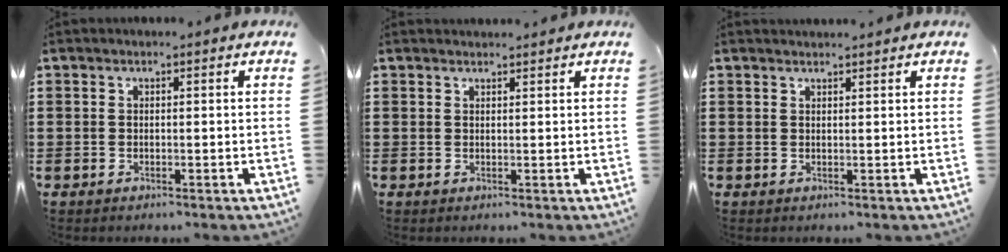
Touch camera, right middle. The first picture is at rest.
{"total": 1.1, "force": [1.1, 0.0, 0.0], "torque": [-0.003, -0.003, 0.022]}
{"total": 1.2, "force": [1.2, 0.0, 0.0], "torque": [-0.003, -0.003, 0.023]}